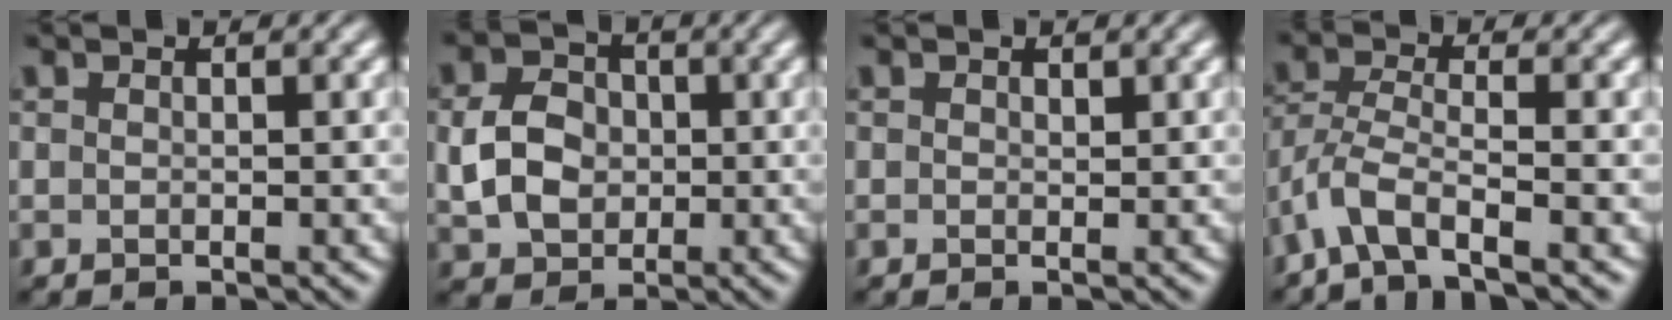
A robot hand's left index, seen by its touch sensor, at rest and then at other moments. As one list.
[{"total": 4.2, "force": [-0.2, 3.5, 2.3], "torque": [-0.055, 0.003, 0.001]}, {"total": 0.0}, {"total": 4.2, "force": [-3.0, 0.9, 2.8], "torque": [-0.066, -0.001, -0.064]}]